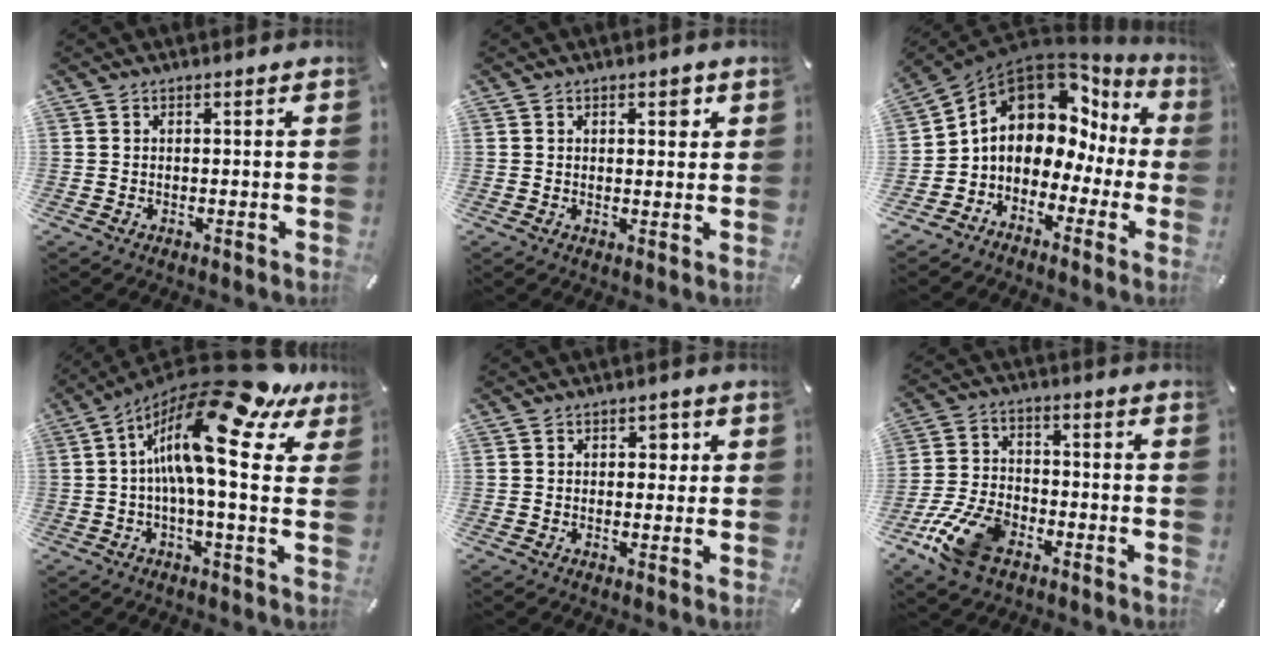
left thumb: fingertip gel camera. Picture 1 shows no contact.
{"total": 3.1, "force": [1.2, 1.8, 2.1], "torque": [-0.022, -0.002, 0.014]}
{"total": 11.6, "force": [3.6, 9.1, 6.2], "torque": [-0.109, -0.035, 0.060]}
{"total": 20.6, "force": [9.2, 5.3, 17.7], "torque": [-0.309, -0.083, 0.147]}
{"total": 2.8, "force": [0.7, 2.0, 1.8], "torque": [-0.006, -0.004, 0.002]}
{"total": 12.8, "force": [-7.0, 7.4, 7.7], "torque": [-0.154, 0.036, -0.127]}